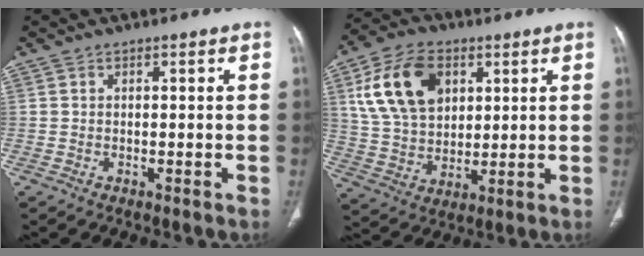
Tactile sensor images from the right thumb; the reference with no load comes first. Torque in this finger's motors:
{"motor_torque": [0.25, 1.75, 0.55, -0.38, 0.16]}